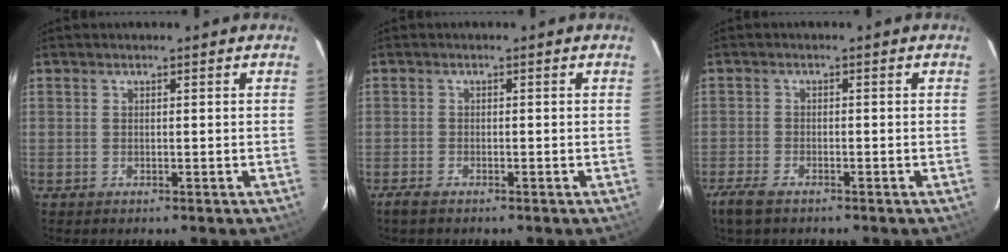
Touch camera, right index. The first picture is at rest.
{"total": 2.1, "force": [-1.7, 0.7, 0.9], "torque": [-0.026, -0.005, -0.034]}
{"total": 4.5, "force": [-3.4, 1.7, 2.4], "torque": [-0.070, -0.011, -0.070]}